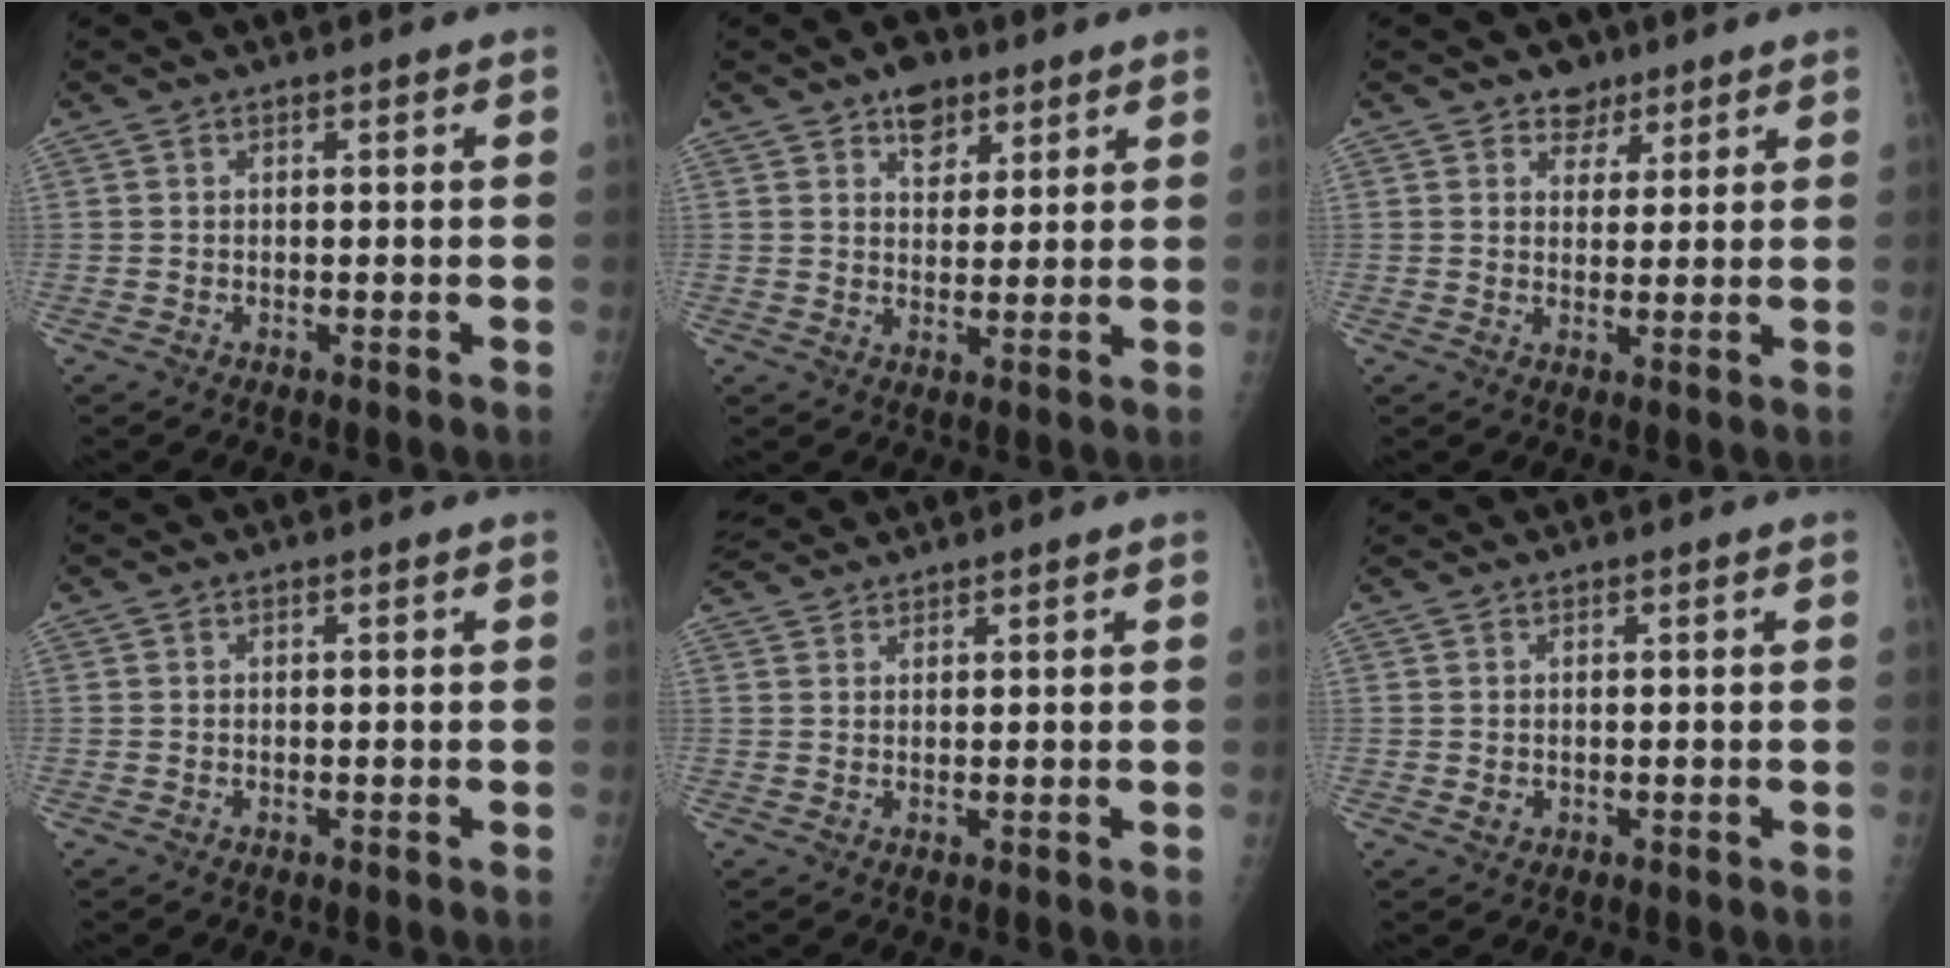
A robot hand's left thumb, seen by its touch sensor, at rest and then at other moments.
{"total": 5.9, "force": [3.7, 3.7, 2.7], "torque": [-0.013, -0.019, 0.057]}
{"total": 4.1, "force": [2.7, 3.0, 0.7], "torque": [0.017, -0.014, 0.038]}
{"total": 0.0}
{"total": 4.2, "force": [4.1, 0.7, 0.8], "torque": [-0.020, 0.014, 0.084]}
{"total": 1.1, "force": [0.3, 1.0, 0.3], "torque": [0.001, 0.000, 0.006]}